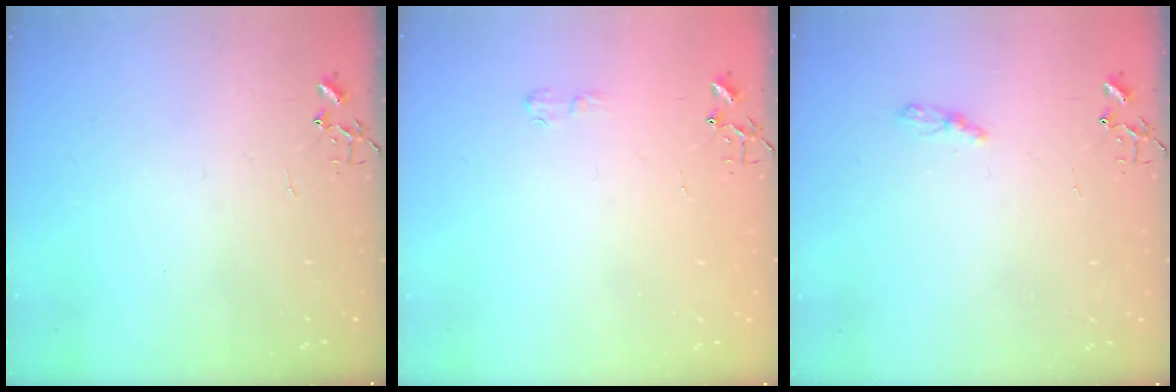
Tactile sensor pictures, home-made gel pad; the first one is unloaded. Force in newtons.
{"total": 4.2, "press": 4.2, "slide": 0.5}
{"total": 4.7, "press": 4.7, "slide": 0.4}